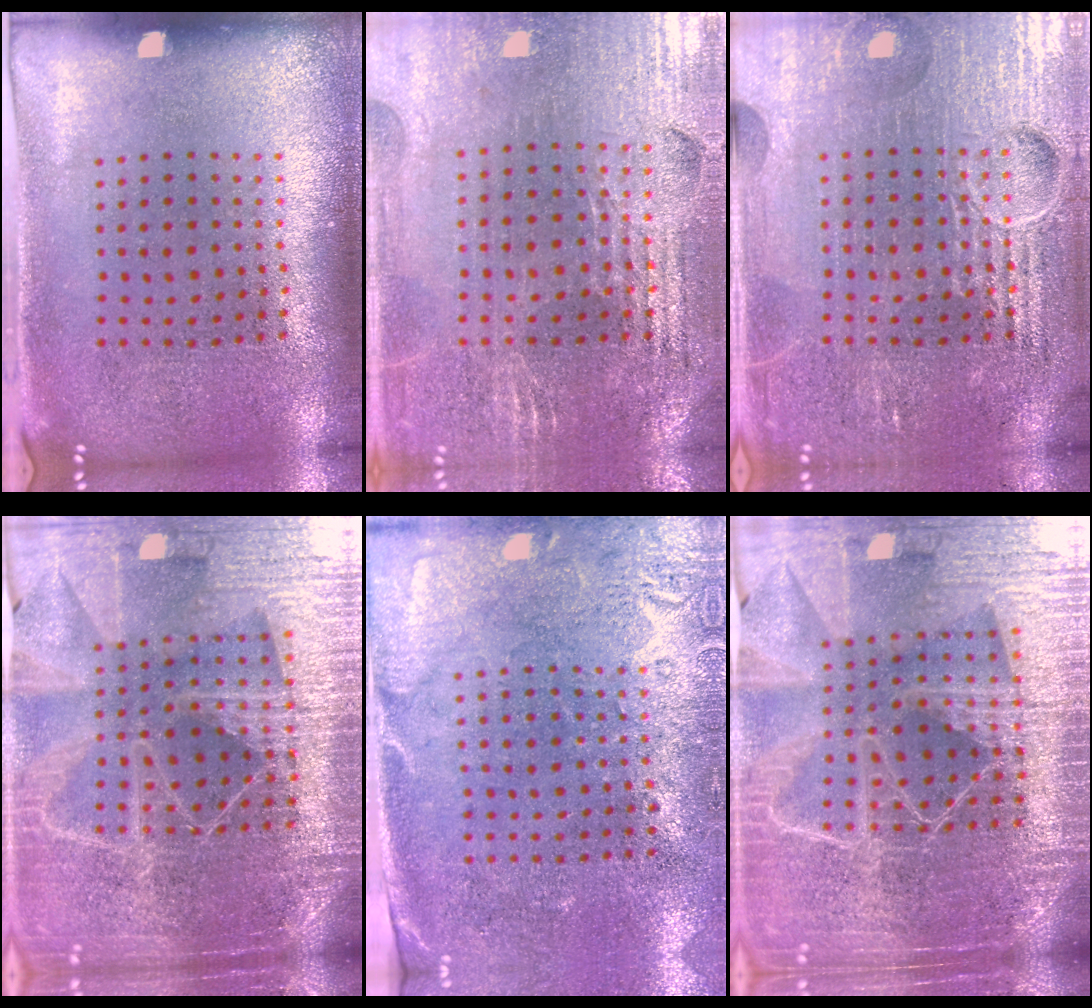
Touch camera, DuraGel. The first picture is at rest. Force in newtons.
{"total": 2.9, "press": 2.9, "slide": 0.5}
{"total": 7.2, "press": 7.1, "slide": 0.9}
{"total": 5.6, "press": 4.9, "slide": 2.6}
{"total": 2.7, "press": 2.2, "slide": 1.5}
{"total": 6.0, "press": 5.2, "slide": 2.8}